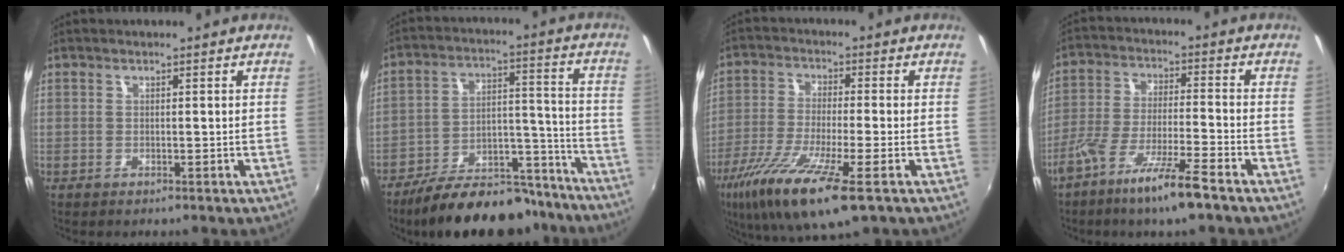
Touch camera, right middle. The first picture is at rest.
{"total": 20.5, "force": [-16.8, 7.6, 8.8], "torque": [-0.152, 0.026, -0.228]}
{"total": 15.4, "force": [-8.4, 2.6, 12.6], "torque": [-0.257, -0.051, -0.158]}
{"total": 10.6, "force": [-7.1, 0.5, 7.8], "torque": [-0.159, -0.014, -0.133]}